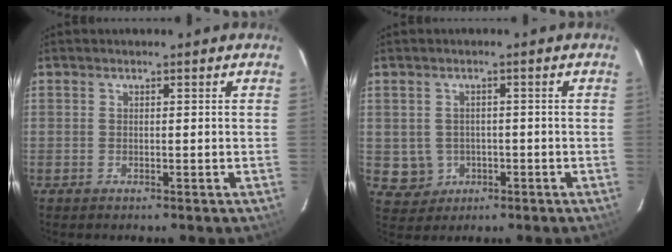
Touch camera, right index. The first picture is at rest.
{"total": 4.6, "force": [-0.8, 4.5, 0.8], "torque": [-0.031, 0.009, 0.003]}